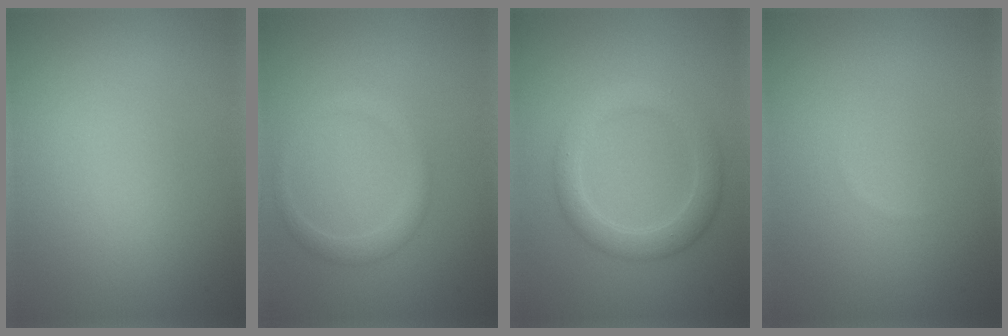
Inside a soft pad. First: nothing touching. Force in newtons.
{"total": 1.7, "press": 1.7, "slide": 0.1}
{"total": 3.1, "press": 3.1, "slide": 0.1}
{"total": 0.0}